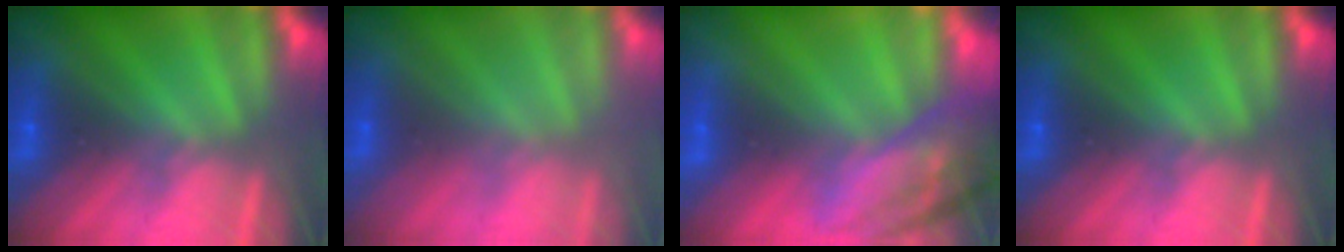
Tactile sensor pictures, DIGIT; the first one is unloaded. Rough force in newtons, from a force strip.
{"total": 2.8}
{"total": 7.4}
{"total": 0.0}